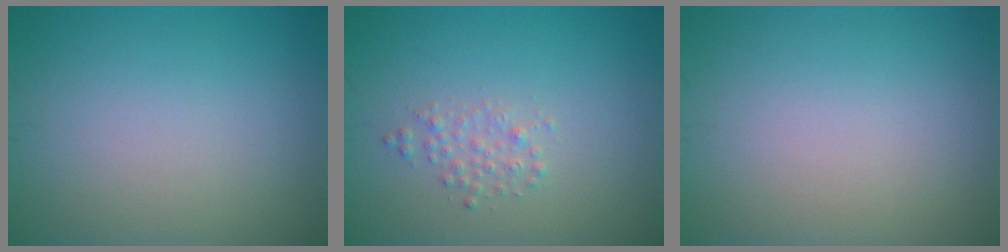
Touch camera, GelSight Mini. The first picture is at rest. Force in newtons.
{"total": 1.4, "press": 1.4, "slide": 0.0}
{"total": 0.0}